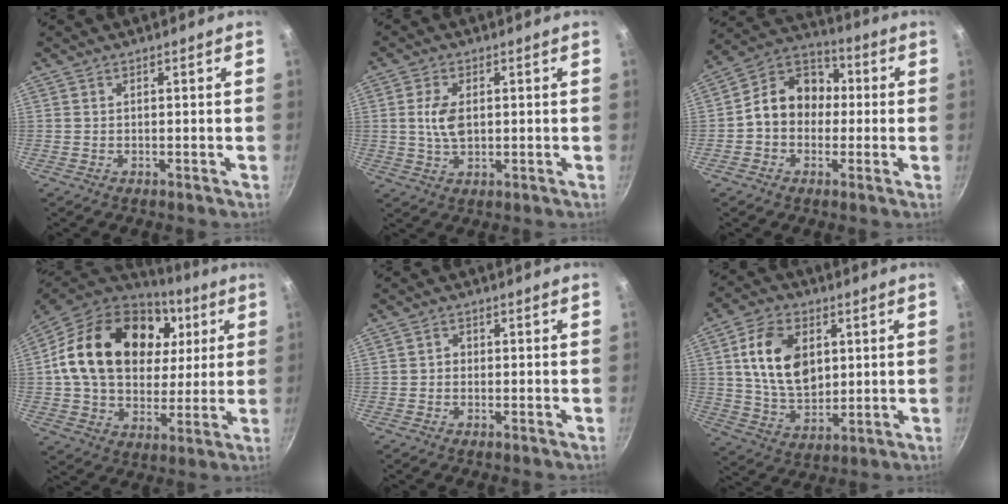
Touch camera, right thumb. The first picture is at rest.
{"total": 5.8, "force": [0.6, 3.5, 4.6], "torque": [-0.083, -0.002, 0.012]}
{"total": 11.9, "force": [-0.3, 9.7, 6.8], "torque": [-0.065, 0.036, -0.028]}
{"total": 27.4, "force": [7.5, 19.2, 18.1], "torque": [-0.300, 0.003, 0.127]}
{"total": 1.2, "force": [-0.3, 1.1, 0.5], "torque": [-0.005, 0.004, -0.007]}
{"total": 14.5, "force": [3.4, 9.6, 10.3], "torque": [-0.160, -0.012, 0.066]}